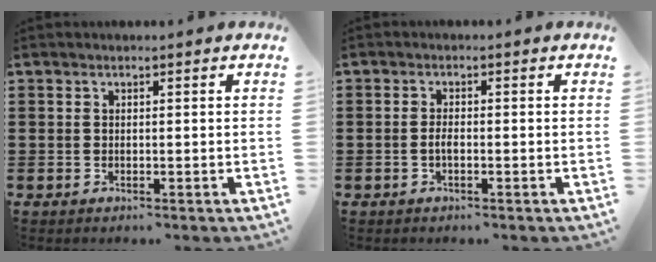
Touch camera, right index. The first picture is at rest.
{"total": 1.4, "force": [-0.2, 0.4, 1.3], "torque": [-0.034, -0.001, -0.007]}